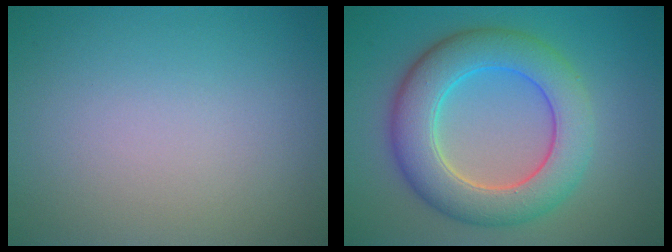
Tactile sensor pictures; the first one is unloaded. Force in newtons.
{"total": 7.8, "press": 7.8, "slide": 0.2}